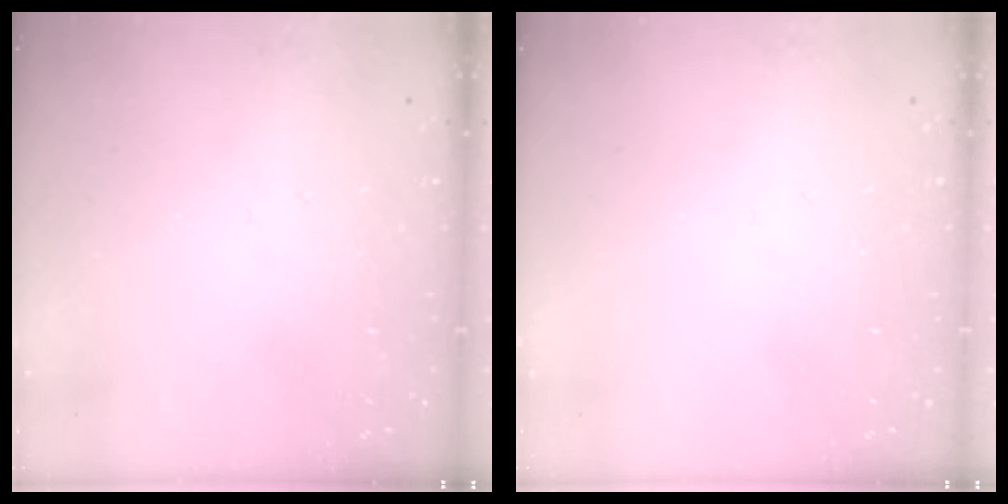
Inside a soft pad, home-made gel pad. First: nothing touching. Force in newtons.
{"total": 0.0}